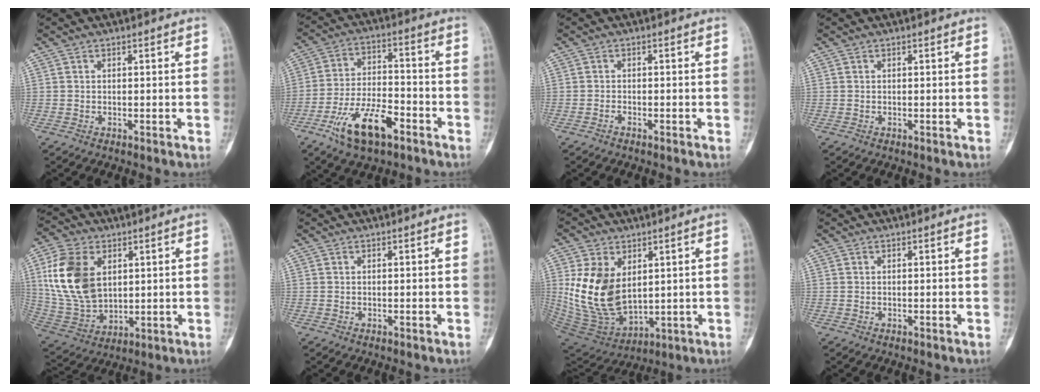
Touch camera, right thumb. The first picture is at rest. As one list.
[{"total": 13.1, "force": [-7.1, 5.6, 9.5], "torque": [-0.170, 0.034, -0.126]}, {"total": 0.7, "force": [-0.7, 0.1, 0.3], "torque": [-0.009, 0.003, -0.013]}, {"total": 0.0}, {"total": 16.3, "force": [4.2, 10.8, 11.5], "torque": [-0.215, -0.011, 0.092]}, {"total": 0.0}, {"total": 15.5, "force": [3.0, 10.2, 11.3], "torque": [-0.192, -0.023, 0.081]}, {"total": 0.0}]